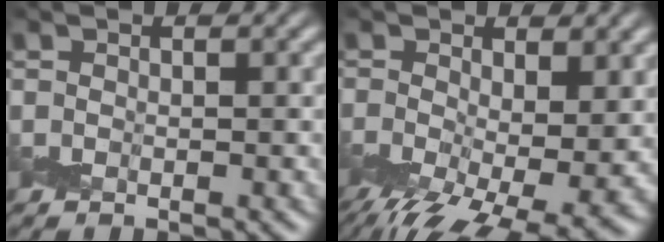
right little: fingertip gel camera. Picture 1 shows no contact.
{"total": 12.9, "force": [-4.2, 6.4, 10.4], "torque": [-0.176, -0.036, -0.039]}